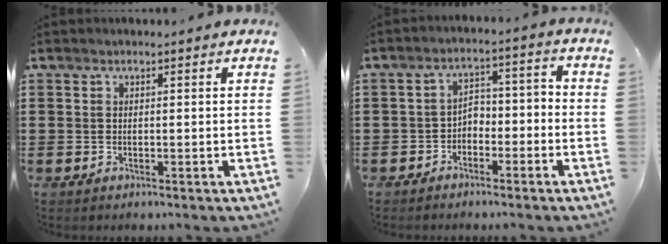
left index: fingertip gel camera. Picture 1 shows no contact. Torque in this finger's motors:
{"motor_torque": [0.19, 0.22, 0.05, 0.01]}